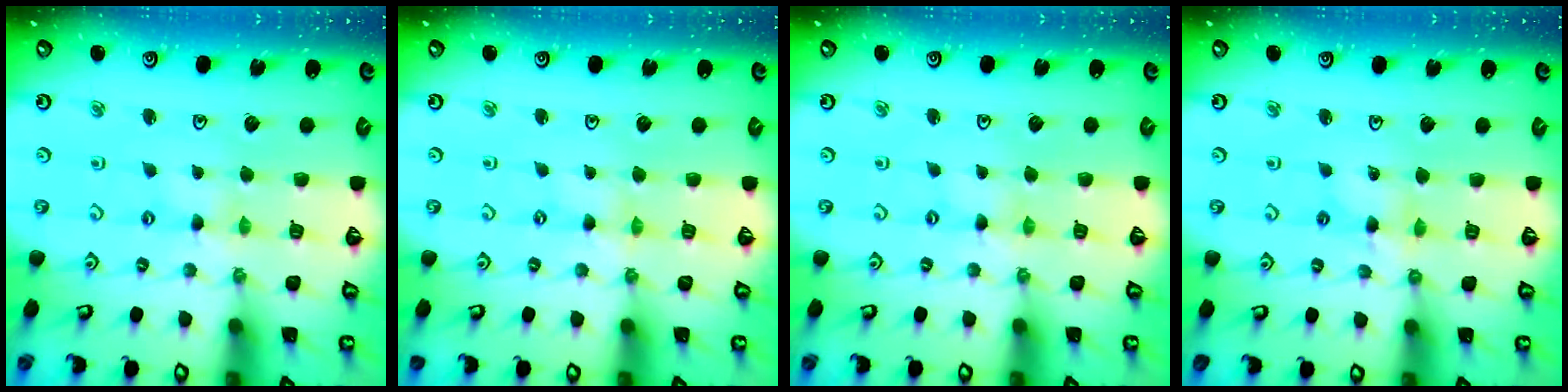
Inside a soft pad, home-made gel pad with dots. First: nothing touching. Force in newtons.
{"total": 0.0}
{"total": 0.0}
{"total": 2.7, "press": 2.7, "slide": 0.2}